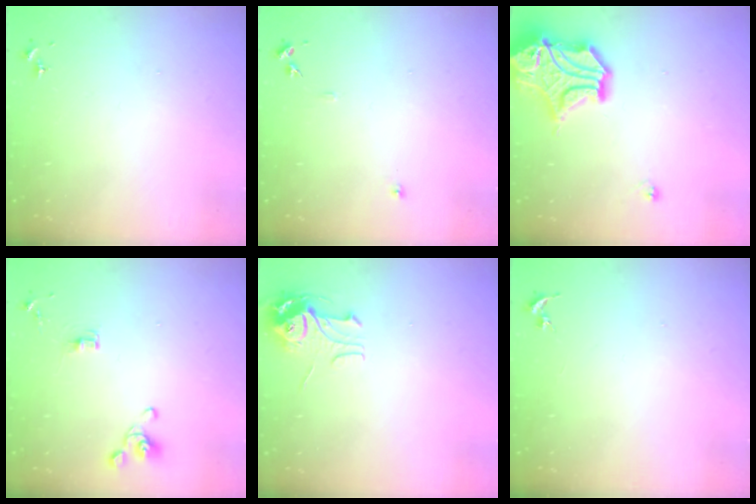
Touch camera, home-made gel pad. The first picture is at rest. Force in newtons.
{"total": 6.5, "press": 6.5, "slide": 0.7}
{"total": 16.3, "press": 16.1, "slide": 2.6}
{"total": 6.4, "press": 5.9, "slide": 2.4}
{"total": 8.0, "press": 8.0, "slide": 0.4}
{"total": 0.0}